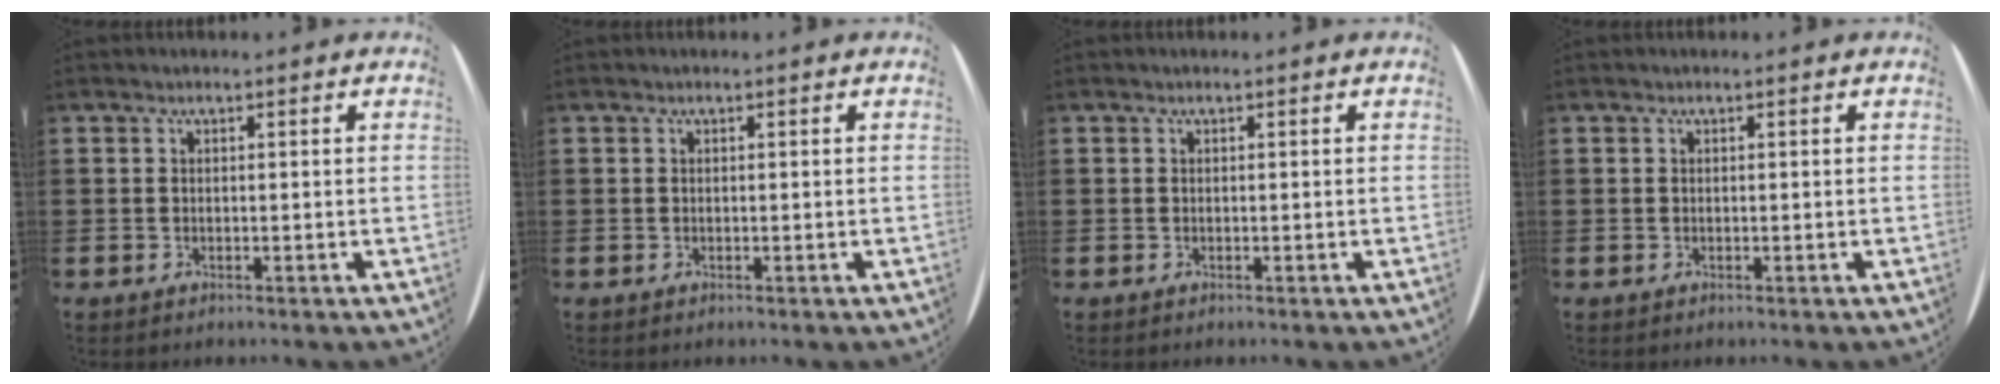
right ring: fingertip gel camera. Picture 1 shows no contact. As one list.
[{"total": 0.0}, {"total": 0.0}, {"total": 0.0}]